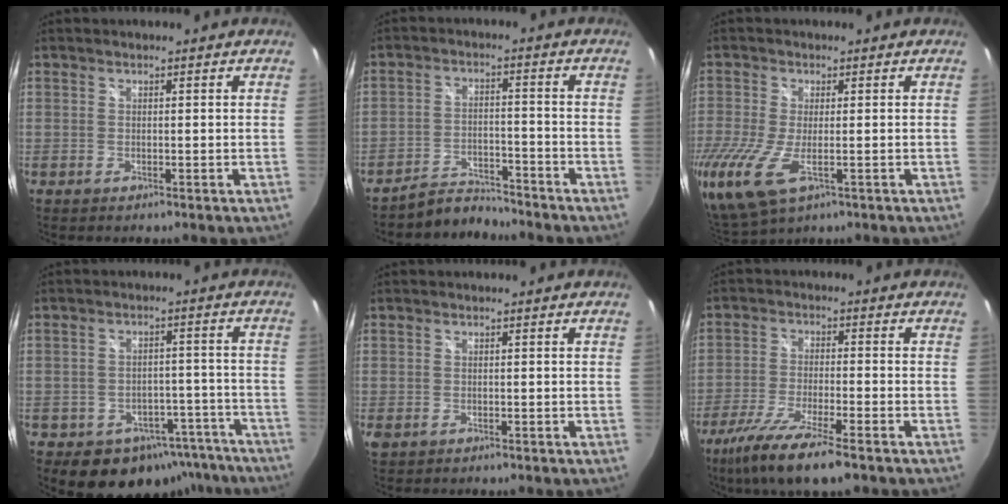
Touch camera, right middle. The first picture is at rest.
{"total": 6.1, "force": [-6.1, 0.7, 0.4], "torque": [-0.022, 0.012, -0.103]}
{"total": 7.9, "force": [-3.0, 3.4, 6.4], "torque": [-0.147, -0.025, -0.056]}
{"total": 13.0, "force": [-8.6, 8.7, 4.4], "torque": [-0.080, 0.028, -0.079]}
{"total": 1.4, "force": [-0.5, 1.0, 0.9], "torque": [-0.021, -0.005, -0.007]}
{"total": 12.9, "force": [-9.0, 1.7, 9.0], "torque": [-0.194, -0.043, -0.165]}